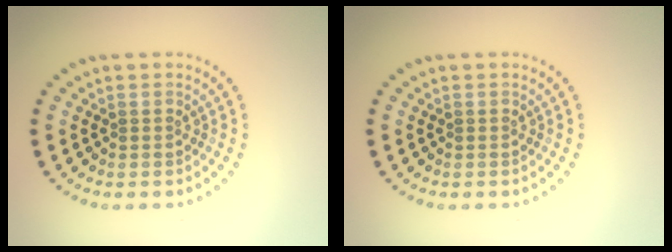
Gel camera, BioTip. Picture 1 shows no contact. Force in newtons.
{"total": 0.0}